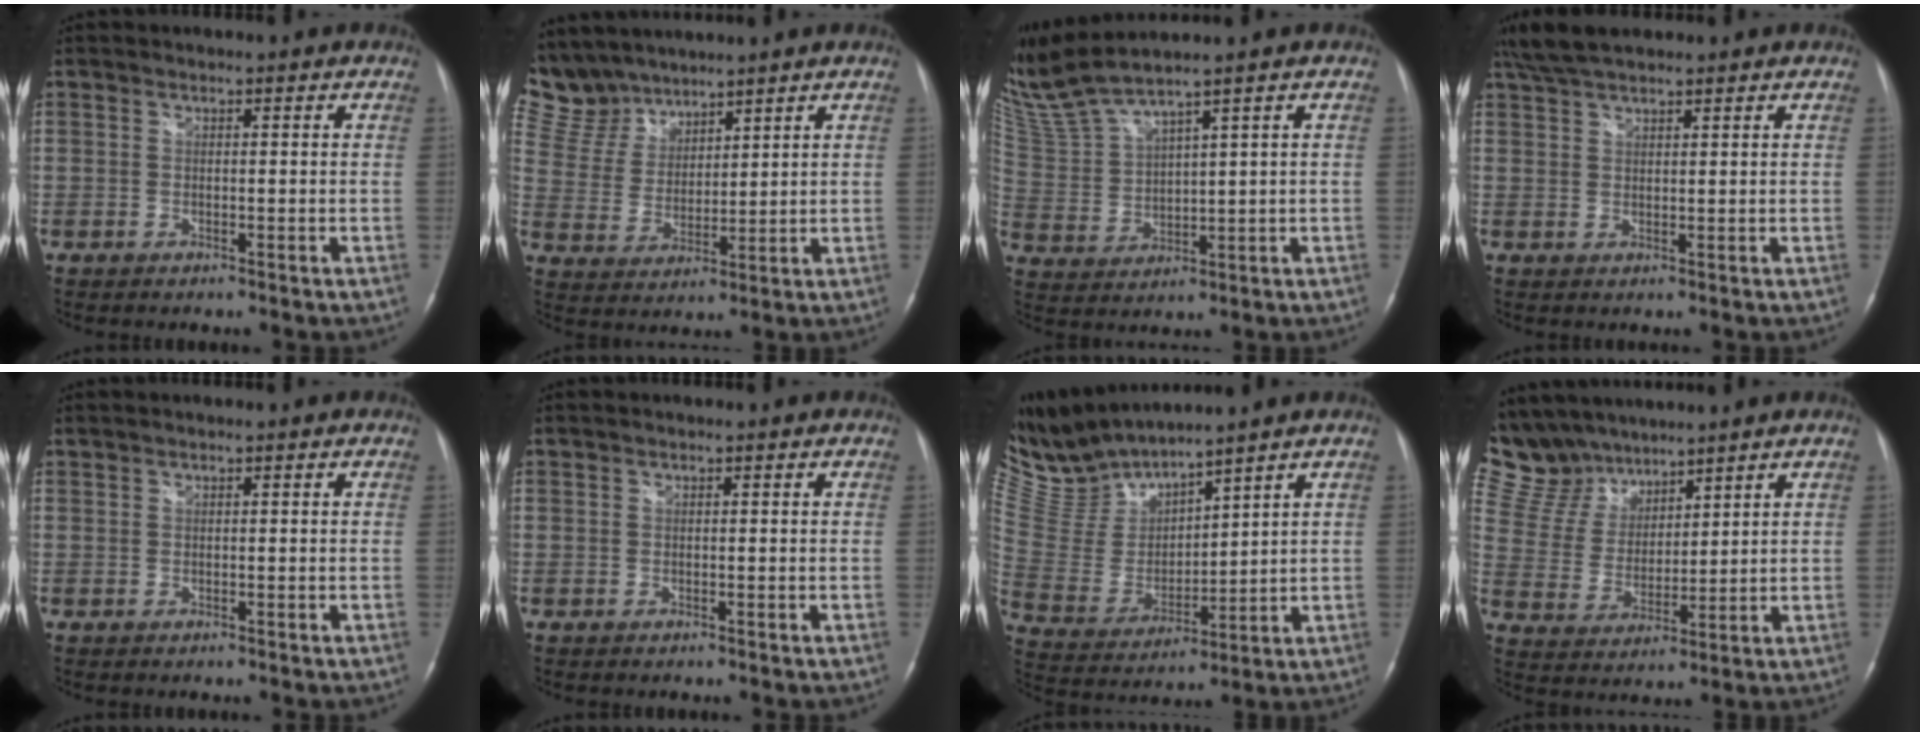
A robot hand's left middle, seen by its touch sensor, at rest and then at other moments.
{"total": 9.9, "force": [9.1, 3.9, 0.5], "torque": [-0.027, 0.015, 0.201]}
{"total": 9.3, "force": [8.1, -1.1, 4.3], "torque": [-0.108, 0.006, 0.178]}
{"total": 5.9, "force": [5.0, 1.2, 2.9], "torque": [-0.064, 0.022, 0.096]}
{"total": 0.5, "force": [0.5, 0.0, 0.0], "torque": [-0.006, 0.008, 0.016]}
{"total": 0.0}
{"total": 10.4, "force": [10.3, 0.2, 1.6], "torque": [-0.068, 0.004, 0.233]}
{"total": 11.4, "force": [10.4, 4.6, 1.6], "torque": [-0.050, 0.019, 0.219]}